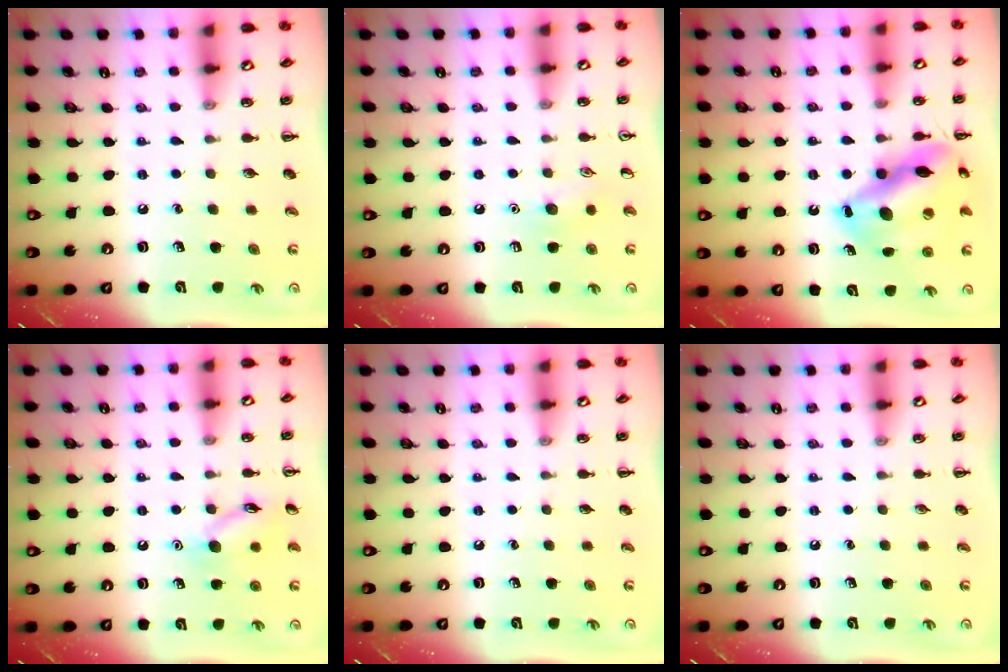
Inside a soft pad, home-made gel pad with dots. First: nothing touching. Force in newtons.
{"total": 7.1, "press": 6.8, "slide": 1.8}
{"total": 16.9, "press": 16.8, "slide": 1.8}
{"total": 10.6, "press": 10.6, "slide": 0.5}
{"total": 0.0}
{"total": 0.0}